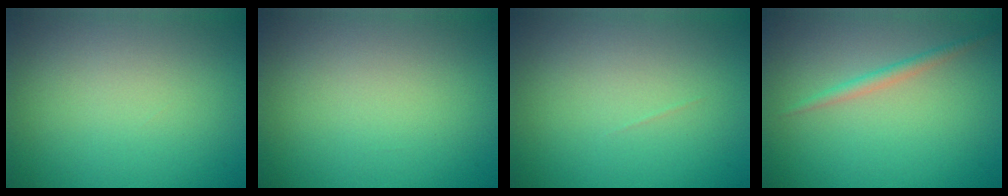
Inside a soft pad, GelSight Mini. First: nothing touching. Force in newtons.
{"total": 0.0}
{"total": 0.0}
{"total": 1.3, "press": 1.3, "slide": 0.1}